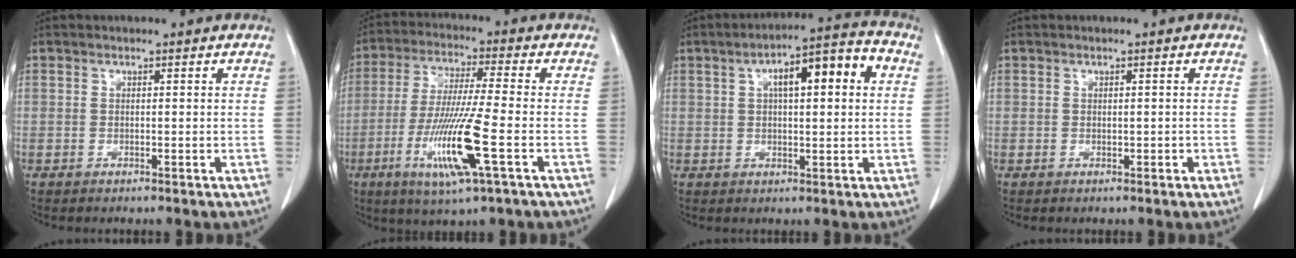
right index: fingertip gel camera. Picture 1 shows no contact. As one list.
[{"total": 13.0, "force": [-4.3, -0.2, 12.2], "torque": [-0.244, -0.023, -0.082]}, {"total": 10.7, "force": [3.0, 2.4, 10.0], "torque": [-0.152, 0.037, 0.044]}, {"total": 0.5, "force": [-0.1, 0.4, 0.3], "torque": [-0.001, 0.004, 0.001]}]